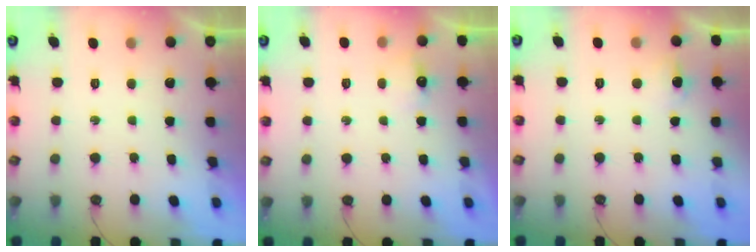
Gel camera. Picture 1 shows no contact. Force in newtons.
{"total": 4.2, "press": 4.1, "slide": 0.5}
{"total": 5.4, "press": 5.3, "slide": 1.3}